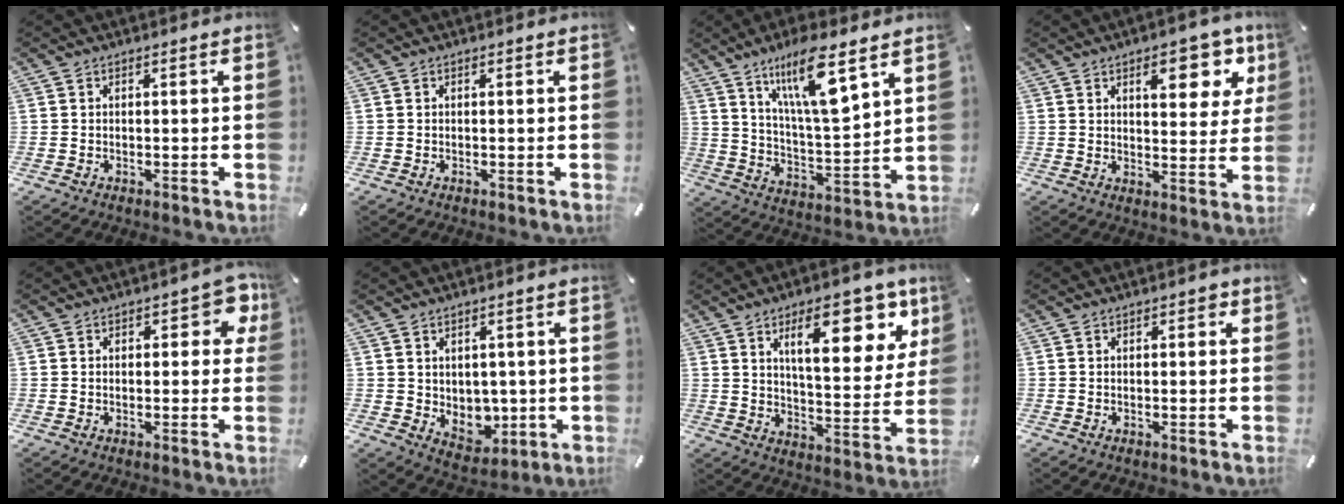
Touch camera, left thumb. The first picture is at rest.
{"total": 0.0}
{"total": 16.5, "force": [10.4, 4.6, 11.9], "torque": [-0.213, -0.044, 0.173]}
{"total": 11.8, "force": [6.1, 5.6, 8.5], "torque": [-0.096, -0.023, 0.096]}
{"total": 5.6, "force": [1.8, 2.9, 4.4], "torque": [-0.043, -0.004, 0.021]}
{"total": 5.7, "force": [1.5, 5.2, 1.7], "torque": [-0.009, -0.018, 0.032]}
{"total": 18.9, "force": [9.7, 7.9, 14.1], "torque": [-0.202, -0.036, 0.151]}
{"total": 1.2, "force": [0.4, 0.7, 0.9], "torque": [-0.009, 0.002, 0.003]}